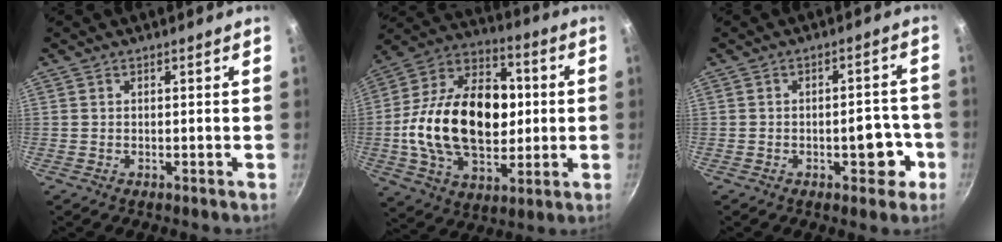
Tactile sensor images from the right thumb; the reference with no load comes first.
{"total": 26.4, "force": [0.3, 17.2, 20.0], "torque": [-0.318, 0.029, -0.001]}
{"total": 6.7, "force": [-2.5, 3.6, 5.1], "torque": [-0.029, 0.023, -0.030]}